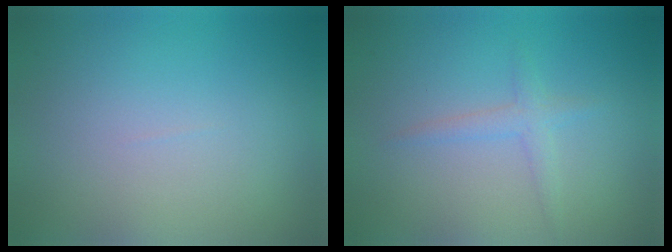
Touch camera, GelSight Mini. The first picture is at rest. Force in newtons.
{"total": 1.6, "press": 1.6, "slide": 0.0}